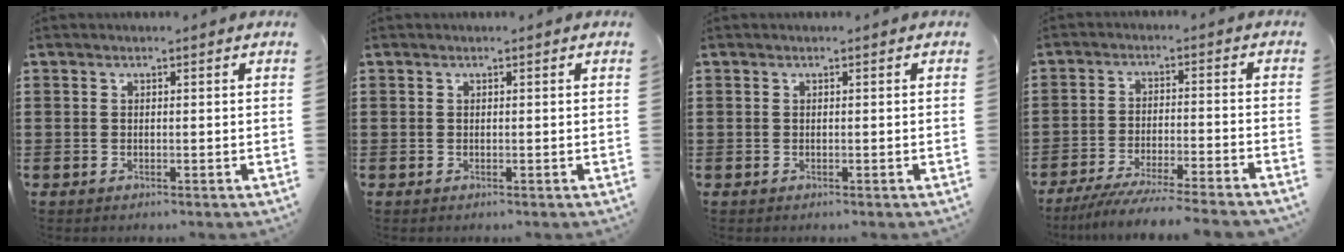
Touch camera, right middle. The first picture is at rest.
{"total": 0.0}
{"total": 0.0}
{"total": 6.1, "force": [-5.8, -0.3, 2.0], "torque": [-0.047, -0.016, -0.115]}